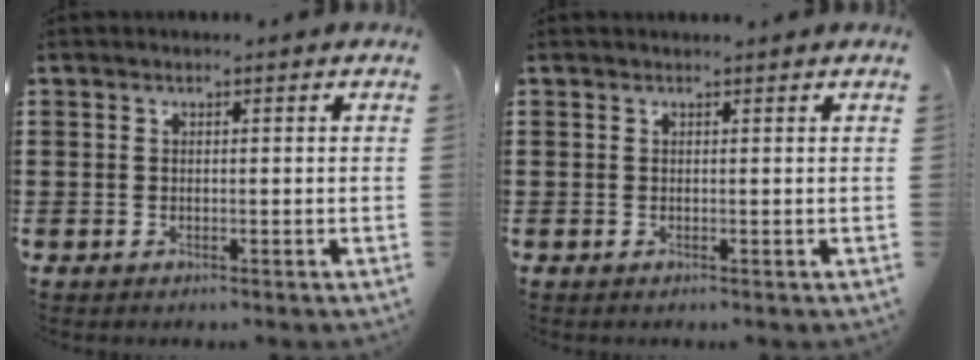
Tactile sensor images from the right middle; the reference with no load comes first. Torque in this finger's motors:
{"motor_torque": [0.03, -0.07, -0.02, -0.01]}